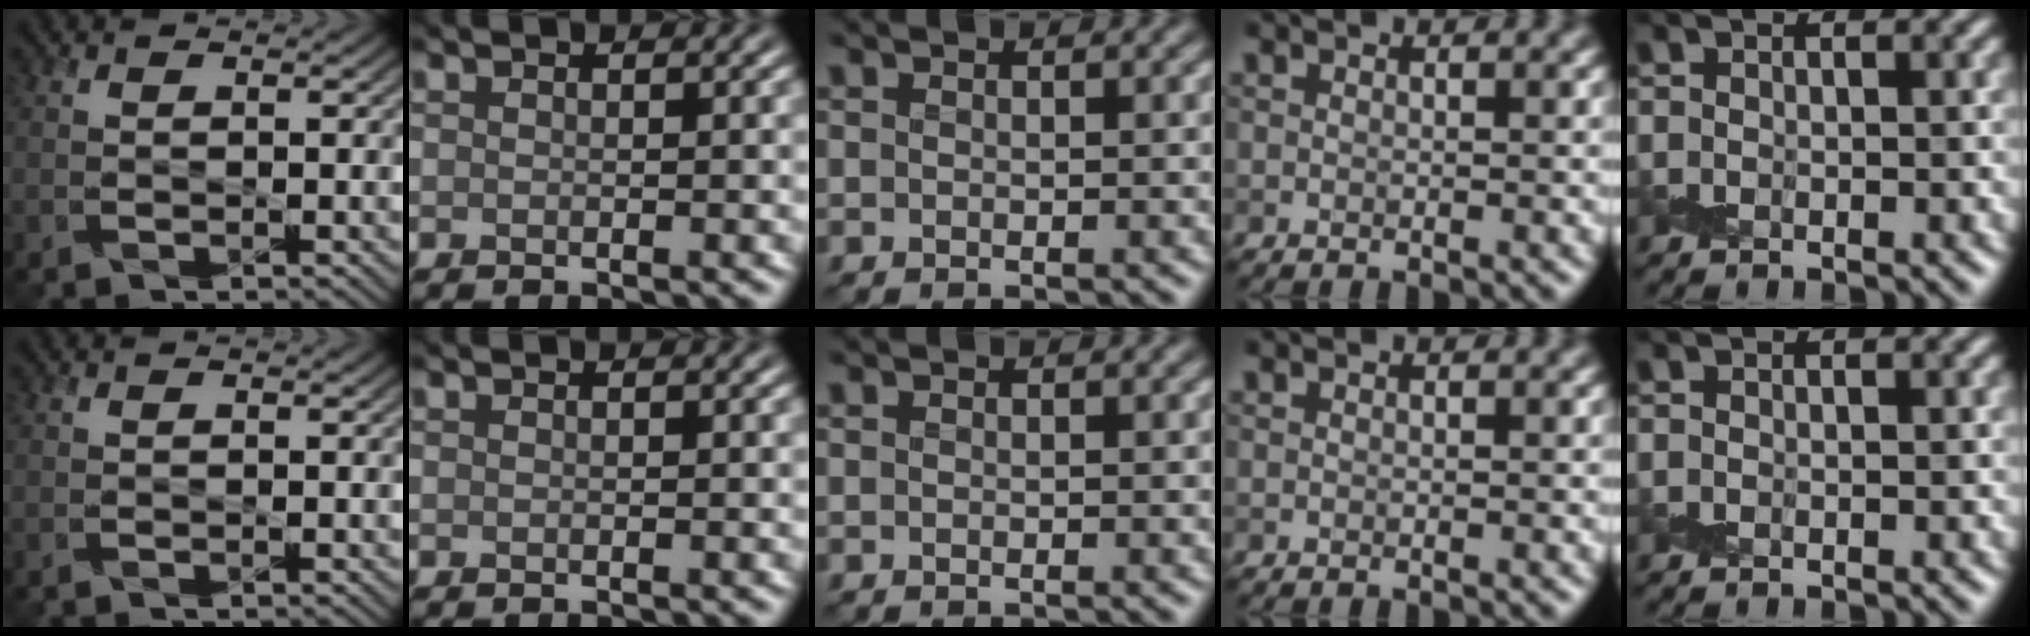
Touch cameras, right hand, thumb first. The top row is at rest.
{}